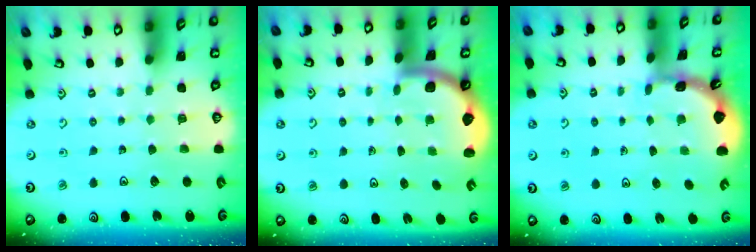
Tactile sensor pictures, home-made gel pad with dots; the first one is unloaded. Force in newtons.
{"total": 1.8, "press": 1.8, "slide": 0.3}
{"total": 1.8, "press": 1.8, "slide": 0.1}